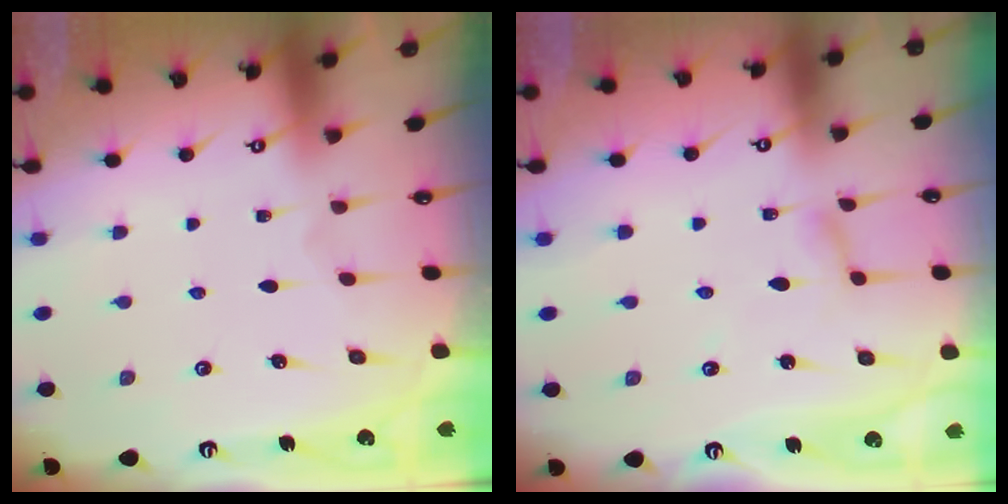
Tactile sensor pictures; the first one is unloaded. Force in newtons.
{"total": 2.8, "press": 2.7, "slide": 0.3}